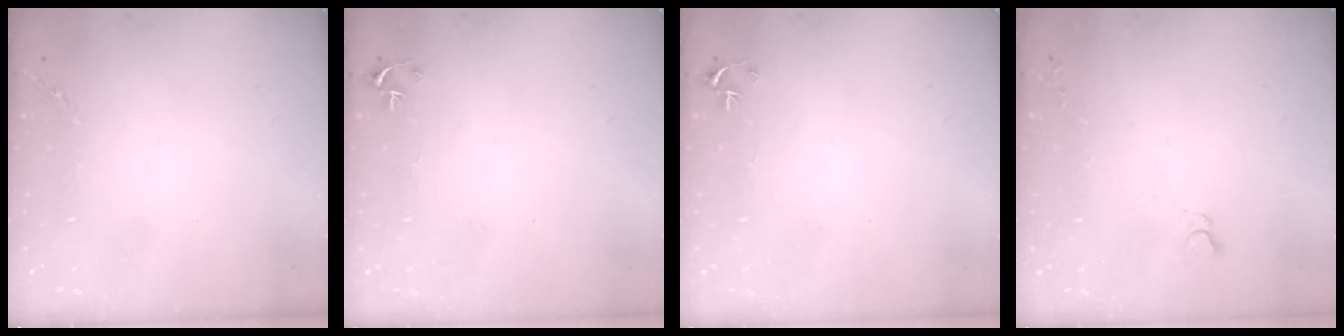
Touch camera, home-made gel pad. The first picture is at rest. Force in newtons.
{"total": 2.5, "press": 2.5, "slide": 0.2}
{"total": 2.5, "press": 2.5, "slide": 0.2}
{"total": 2.5, "press": 2.5, "slide": 0.1}